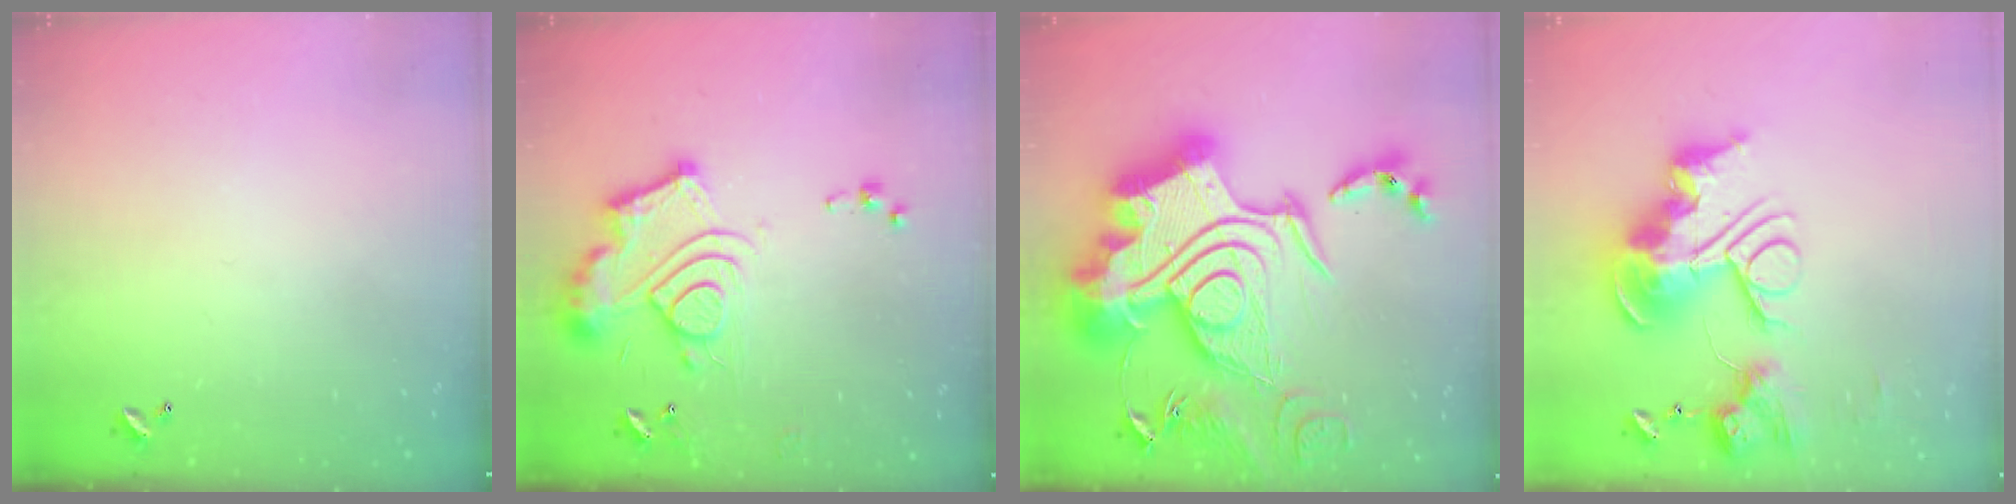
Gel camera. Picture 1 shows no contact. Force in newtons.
{"total": 14.1, "press": 14.1, "slide": 1.3}
{"total": 0.7, "press": 0.7, "slide": 0.1}
{"total": 0.7, "press": 0.7, "slide": 0.0}